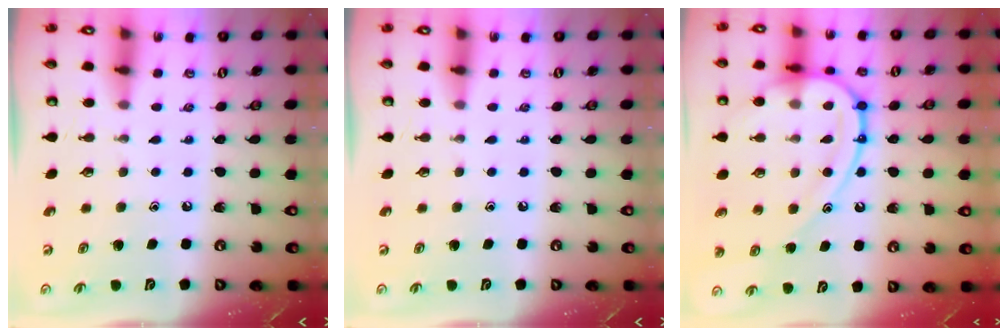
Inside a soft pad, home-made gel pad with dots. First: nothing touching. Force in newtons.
{"total": 0.0}
{"total": 17.9, "press": 17.8, "slide": 2.1}